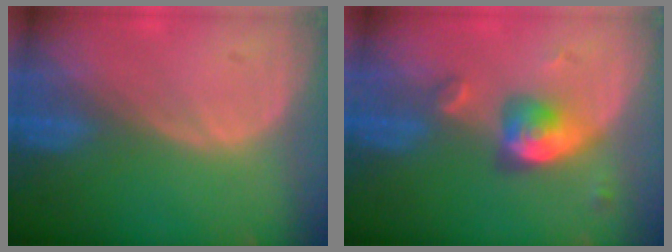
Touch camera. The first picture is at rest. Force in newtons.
{"total": 4.9, "press": 4.8, "slide": 1.1}